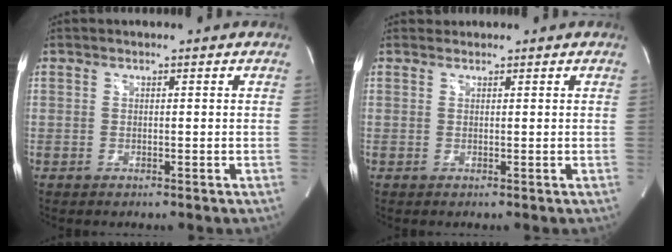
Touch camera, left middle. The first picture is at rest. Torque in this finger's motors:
{"motor_torque": [0.05, -0.04, -0.01, 0.01]}